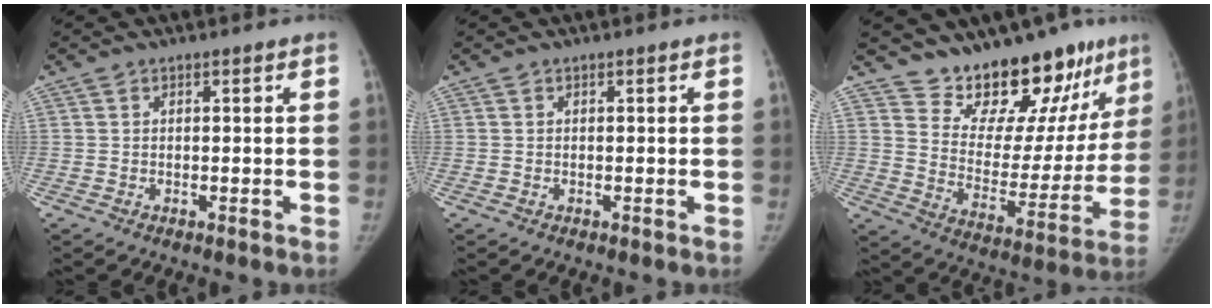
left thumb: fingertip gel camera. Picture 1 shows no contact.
{"total": 0.0}
{"total": 19.2, "force": [15.5, 7.8, 8.2], "torque": [-0.063, -0.114, 0.233]}